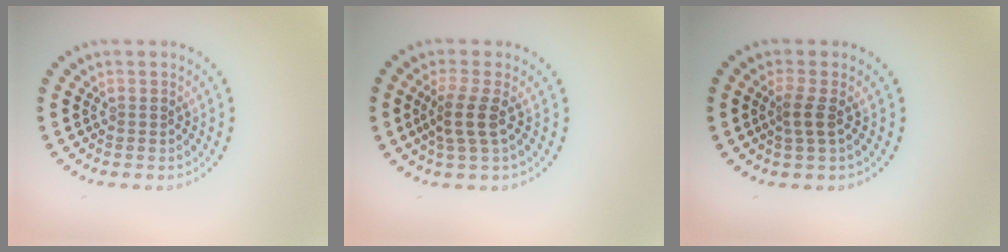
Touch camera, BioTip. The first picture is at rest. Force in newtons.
{"total": 2.7, "press": 2.1, "slide": 1.6}
{"total": 1.6, "press": 1.2, "slide": 1.0}